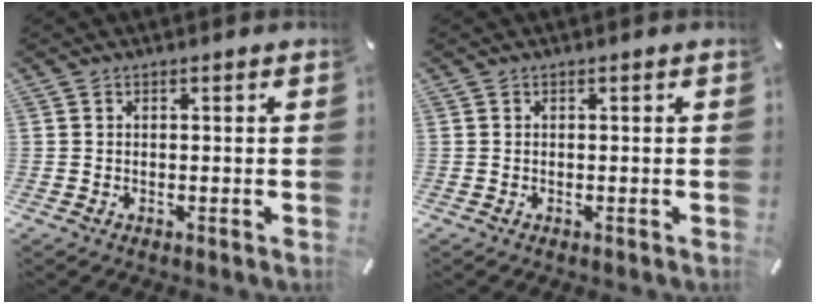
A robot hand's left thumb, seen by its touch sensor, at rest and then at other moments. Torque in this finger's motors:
{"motor_torque": [-0.14, -0.11, -0.05, 0.02, 0.00]}